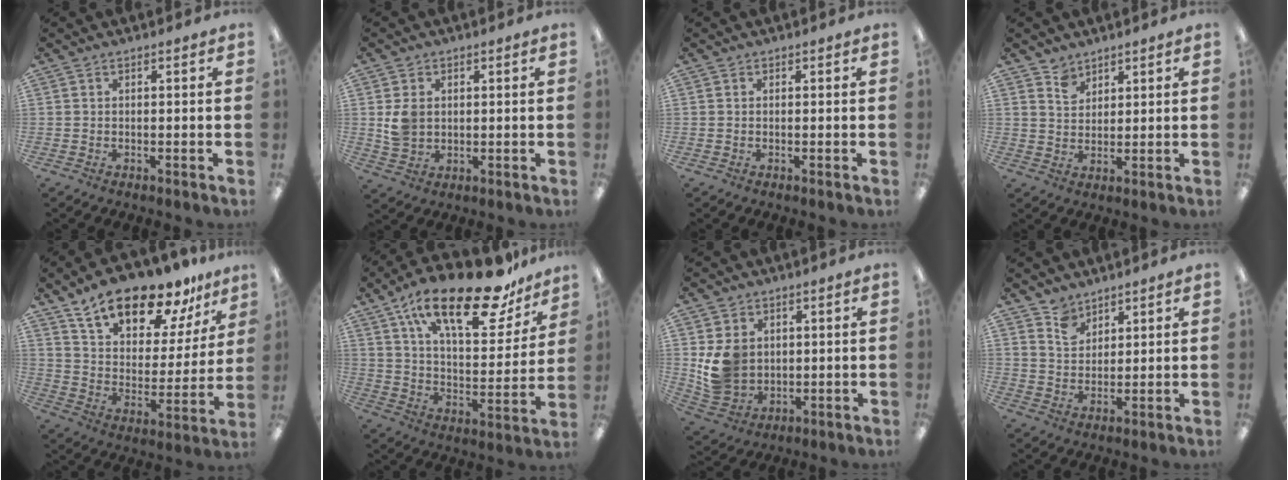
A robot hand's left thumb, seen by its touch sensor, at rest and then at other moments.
{"total": 5.5, "force": [1.1, 4.6, 2.8], "torque": [-0.042, 0.004, 0.023]}
{"total": 0.0}
{"total": 4.1, "force": [3.3, 2.4, 0.7], "torque": [-0.007, -0.016, 0.061]}
{"total": 18.0, "force": [14.4, 7.3, 8.1], "torque": [-0.141, -0.096, 0.251]}
{"total": 24.8, "force": [16.6, 9.1, 16.0], "torque": [-0.254, -0.091, 0.275]}
{"total": 9.5, "force": [2.1, 8.2, 4.3], "torque": [-0.092, 0.000, 0.047]}
{"total": 5.5, "force": [4.3, 3.3, 1.2], "torque": [-0.022, -0.017, 0.081]}